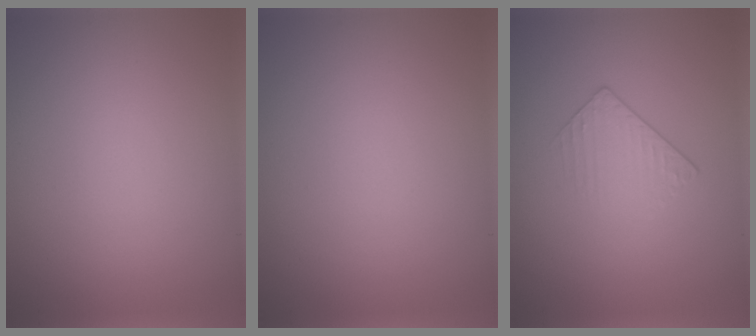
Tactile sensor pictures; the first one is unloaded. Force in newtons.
{"total": 0.0}
{"total": 1.4, "press": 0.9, "slide": 1.1}